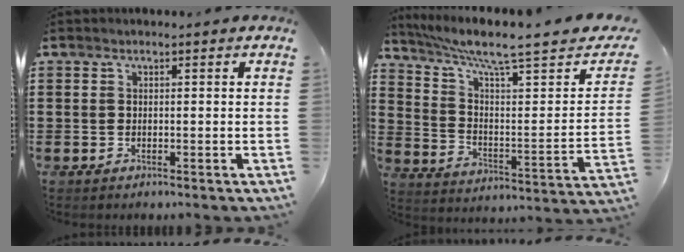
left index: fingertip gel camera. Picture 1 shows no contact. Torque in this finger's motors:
{"motor_torque": [1.07, -1.07, 0.20, 0.07]}